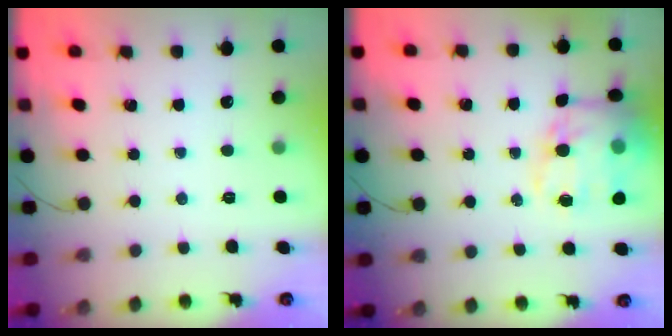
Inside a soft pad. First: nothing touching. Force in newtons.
{"total": 15.5, "press": 15.2, "slide": 3.1}